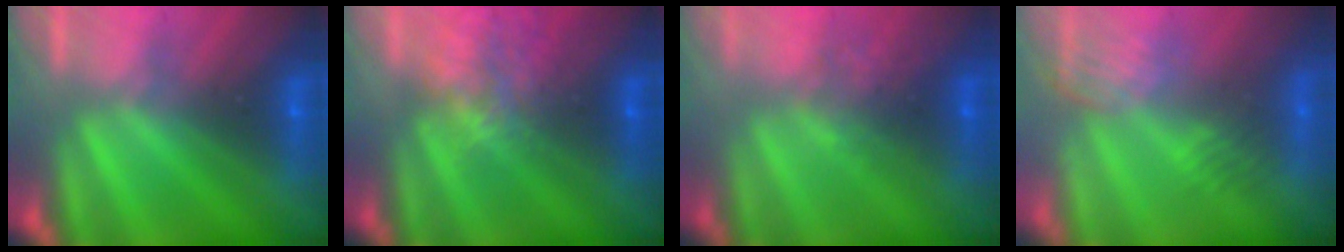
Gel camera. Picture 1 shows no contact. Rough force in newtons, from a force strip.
{"total": 4.5}
{"total": 3.9}
{"total": 2.7}